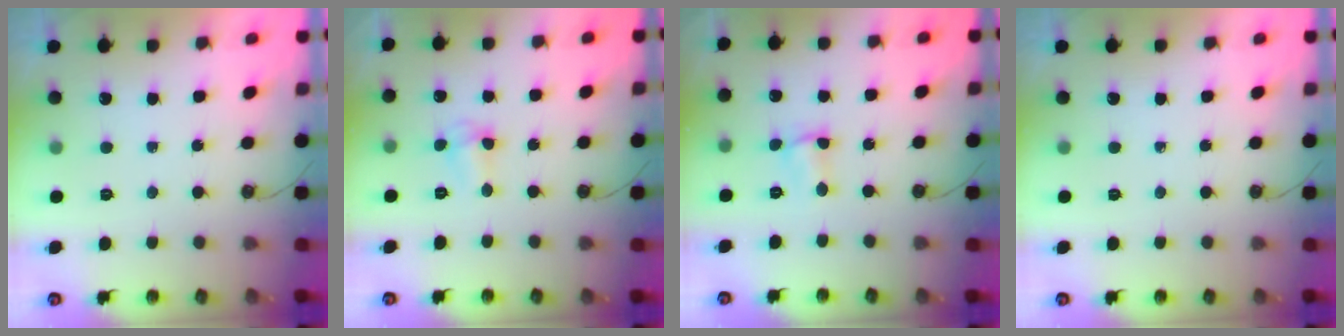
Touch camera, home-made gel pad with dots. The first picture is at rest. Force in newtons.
{"total": 2.9, "press": 2.9, "slide": 0.3}
{"total": 1.6, "press": 1.5, "slide": 0.5}
{"total": 0.0}